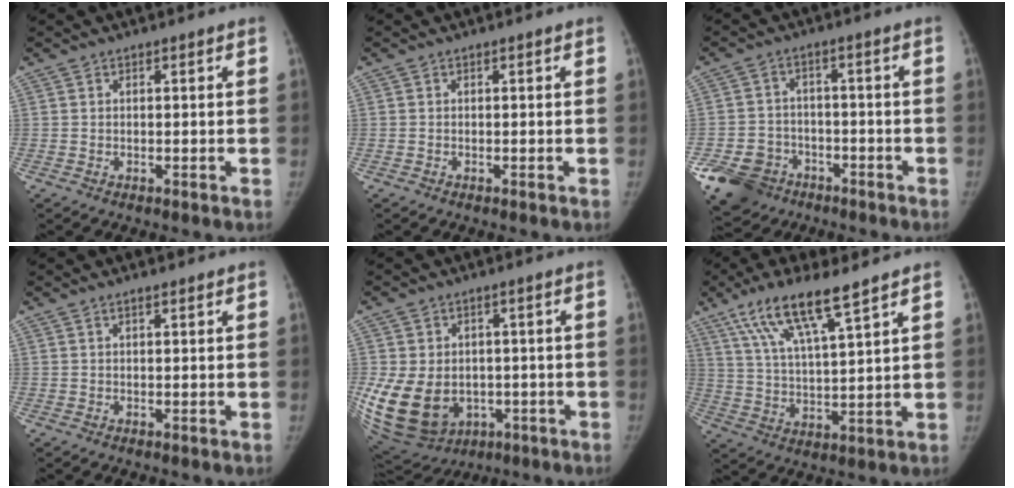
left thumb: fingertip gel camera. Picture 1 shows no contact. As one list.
[{"total": 0.0}, {"total": 10.9, "force": [-6.1, 8.4, 3.5], "torque": [-0.065, 0.030, -0.098]}, {"total": 1.1, "force": [0.8, 0.3, 0.7], "torque": [-0.012, -0.002, 0.013]}, {"total": 20.1, "force": [-3.9, 15.5, 12.1], "torque": [-0.263, -0.001, -0.028]}, {"total": 13.2, "force": [8.6, 2.4, 9.8], "torque": [-0.182, -0.029, 0.168]}]